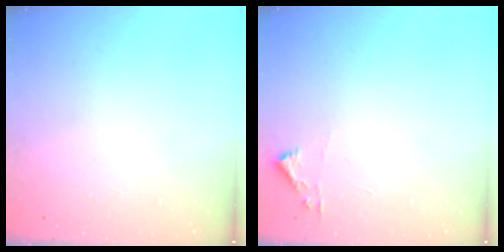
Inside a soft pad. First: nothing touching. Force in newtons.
{"total": 3.3, "press": 3.3, "slide": 0.4}